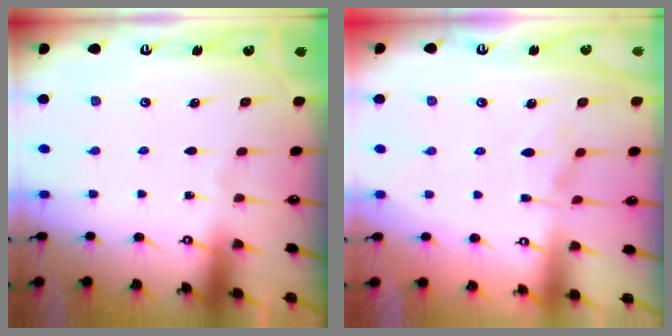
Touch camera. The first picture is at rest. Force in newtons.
{"total": 2.5, "press": 2.3, "slide": 1.0}